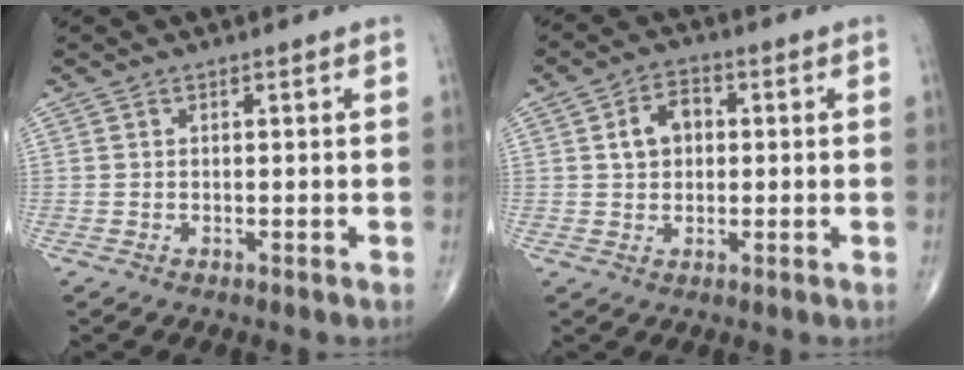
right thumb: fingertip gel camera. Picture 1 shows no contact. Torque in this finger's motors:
{"motor_torque": [0.03, -0.21, 0.72, 0.09, 0.01]}